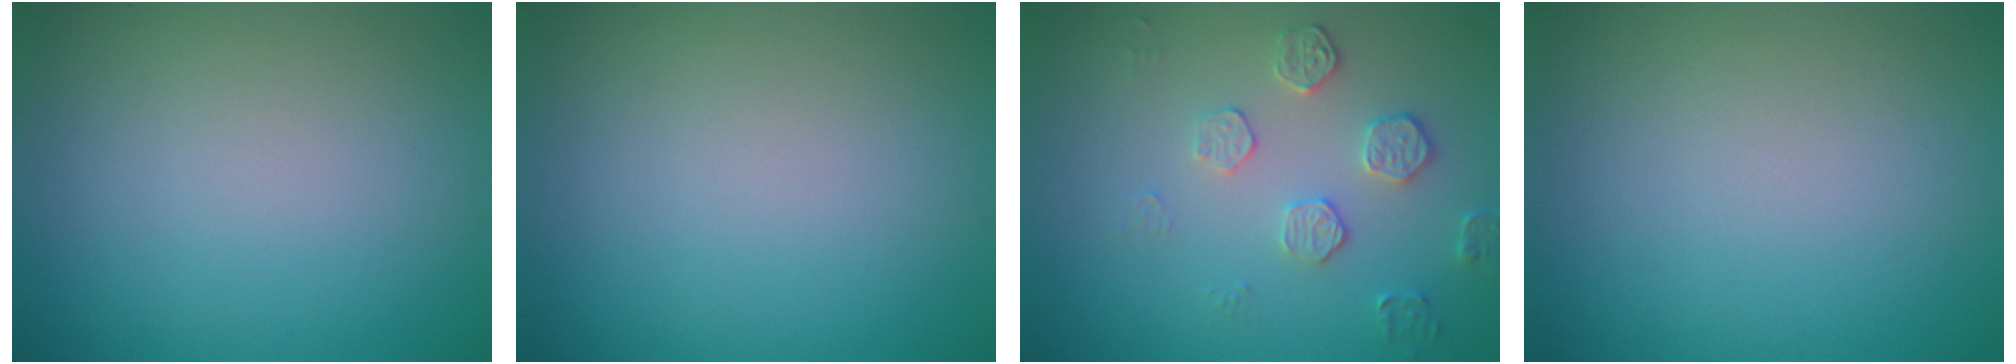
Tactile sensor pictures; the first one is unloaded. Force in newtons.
{"total": 0.0}
{"total": 2.1, "press": 1.5, "slide": 1.4}
{"total": 0.0}